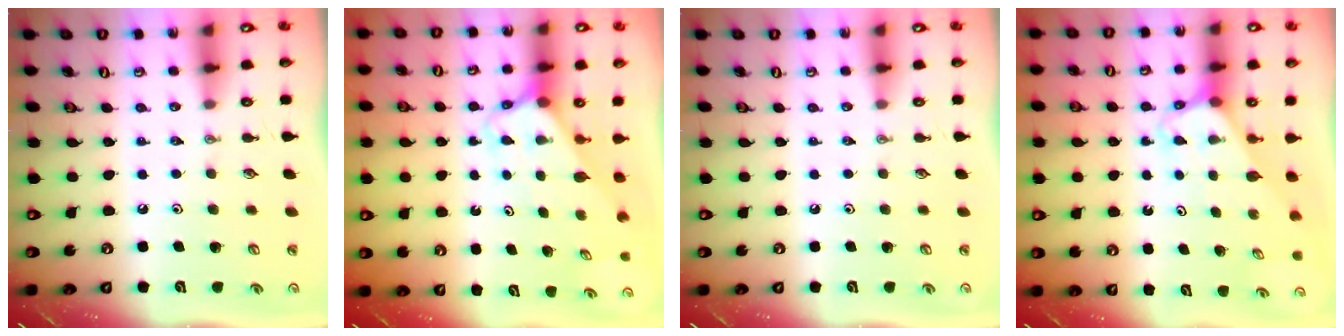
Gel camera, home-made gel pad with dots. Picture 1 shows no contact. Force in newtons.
{"total": 3.4, "press": 3.4, "slide": 0.2}
{"total": 0.0}
{"total": 3.1, "press": 3.1, "slide": 0.2}